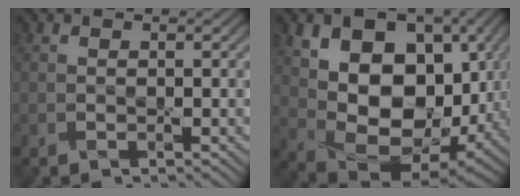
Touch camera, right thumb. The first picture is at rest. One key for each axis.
{"total": 16.9, "fx": 2.4, "fy": 11.2, "fz": 12.4, "tx": -0.205, "ty": -0.009, "tz": 0.056}